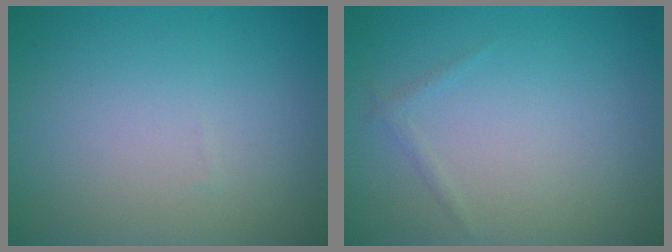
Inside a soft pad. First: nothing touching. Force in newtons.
{"total": 0.6, "press": 0.6, "slide": 0.0}